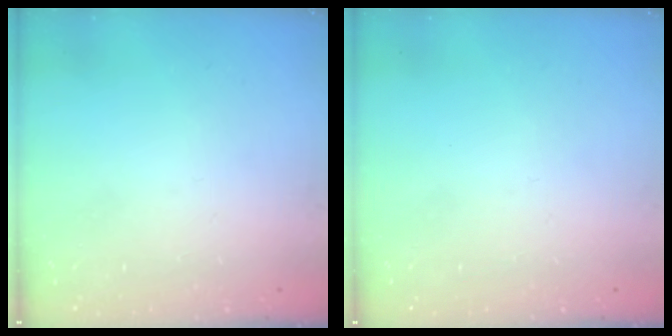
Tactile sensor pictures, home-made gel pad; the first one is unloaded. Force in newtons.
{"total": 0.0}